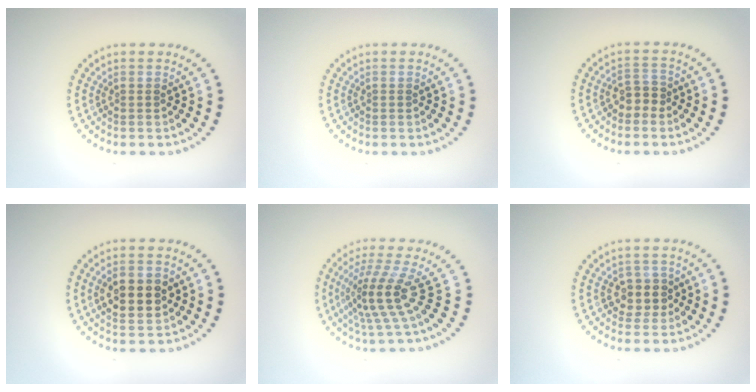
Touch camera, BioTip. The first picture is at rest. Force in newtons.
{"total": 0.0}
{"total": 1.8, "press": 1.6, "slide": 0.9}
{"total": 4.4, "press": 4.4, "slide": 0.1}
{"total": 4.2, "press": 2.8, "slide": 3.1}
{"total": 2.3, "press": 2.0, "slide": 1.0}